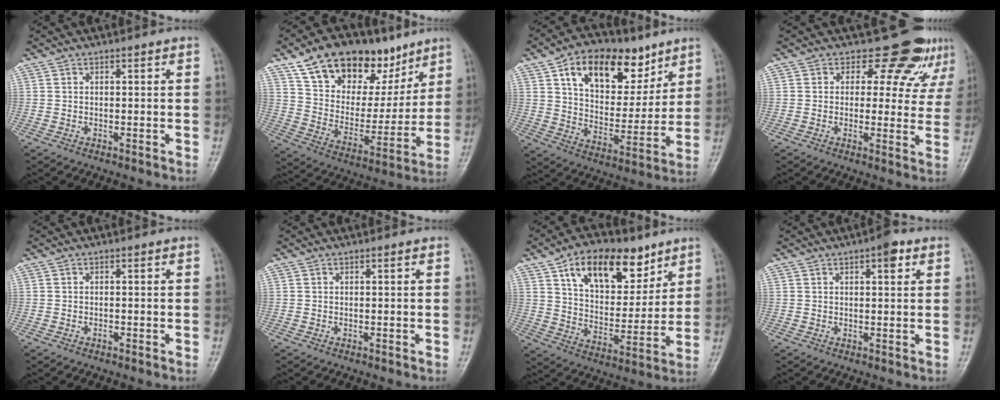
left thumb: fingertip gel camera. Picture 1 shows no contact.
{"total": 22.9, "force": [14.0, 12.8, 12.8], "torque": [-0.157, -0.036, 0.238]}
{"total": 19.3, "force": [10.1, 11.4, 11.8], "torque": [-0.139, -0.031, 0.170]}
{"total": 9.7, "force": [7.4, 5.5, 3.1], "torque": [0.010, -0.040, 0.074]}
{"total": 0.6, "force": [-0.3, 0.3, 0.3], "torque": [-0.004, 0.001, -0.007]}
{"total": 0.0}
{"total": 17.8, "force": [9.8, 10.0, 11.1], "torque": [-0.129, -0.038, 0.167]}
{"total": 3.5, "force": [1.7, 1.3, 2.7], "torque": [-0.029, -0.002, 0.019]}